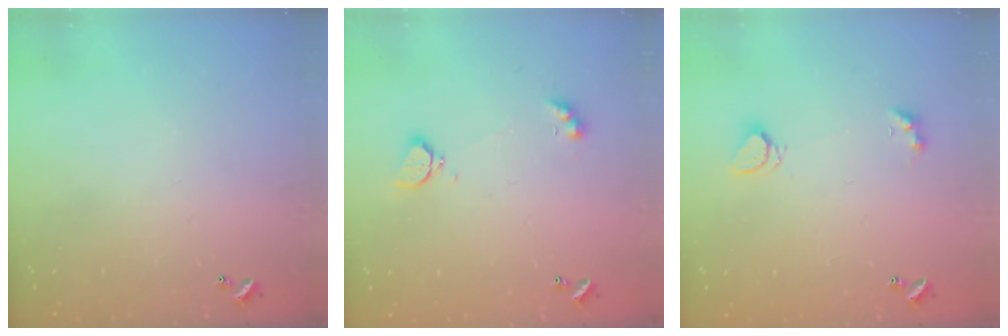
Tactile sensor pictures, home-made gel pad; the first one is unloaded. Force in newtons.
{"total": 2.5, "press": 2.5, "slide": 0.6}
{"total": 4.6, "press": 4.5, "slide": 0.9}